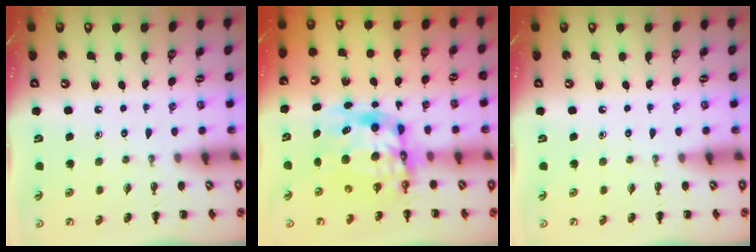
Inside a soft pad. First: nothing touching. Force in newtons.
{"total": 11.1, "press": 10.7, "slide": 2.8}
{"total": 0.0}